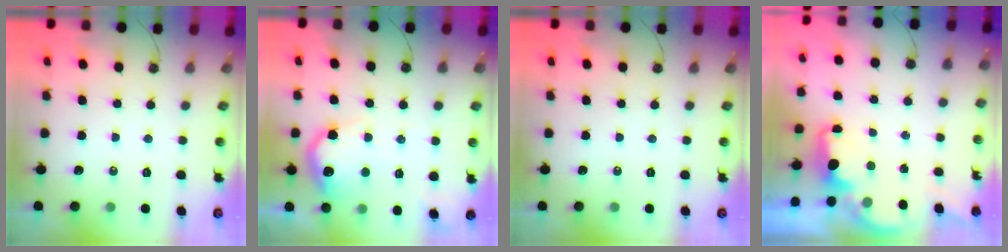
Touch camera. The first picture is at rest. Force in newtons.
{"total": 14.4, "press": 14.4, "slide": 1.0}
{"total": 0.0}
{"total": 2.2, "press": 2.0, "slide": 0.9}